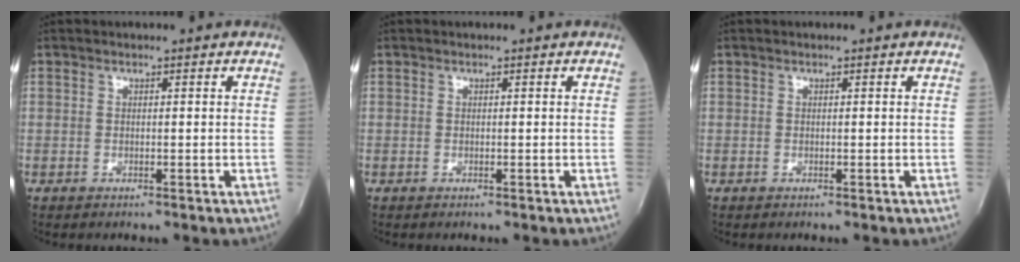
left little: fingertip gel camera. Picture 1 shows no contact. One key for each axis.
{"total": 0.0}
{"total": 0.0}